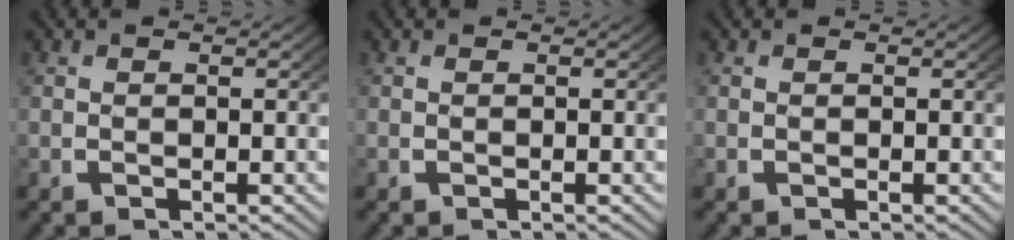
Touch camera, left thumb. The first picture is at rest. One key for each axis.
{"total": 0.0}
{"total": 0.0}